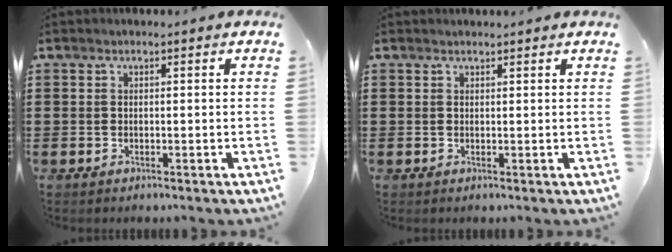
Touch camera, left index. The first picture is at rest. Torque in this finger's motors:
{"motor_torque": [2.14, 0.00, 0.01, -0.03]}